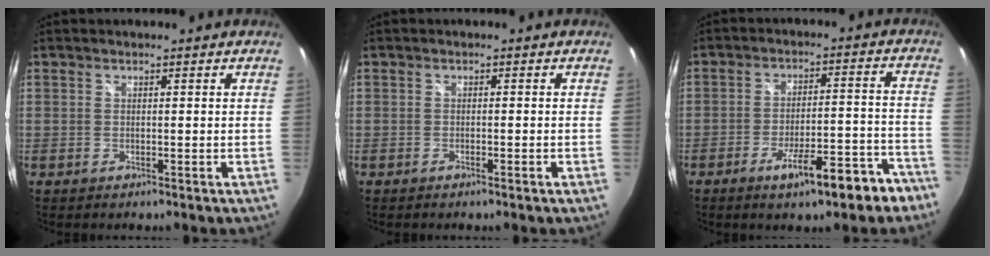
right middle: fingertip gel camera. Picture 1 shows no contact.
{"total": 1.0, "force": [-0.7, -0.1, 0.7], "torque": [-0.011, 0.003, -0.012]}
{"total": 12.3, "force": [-8.6, 2.5, 8.5], "torque": [-0.127, 0.005, -0.115]}